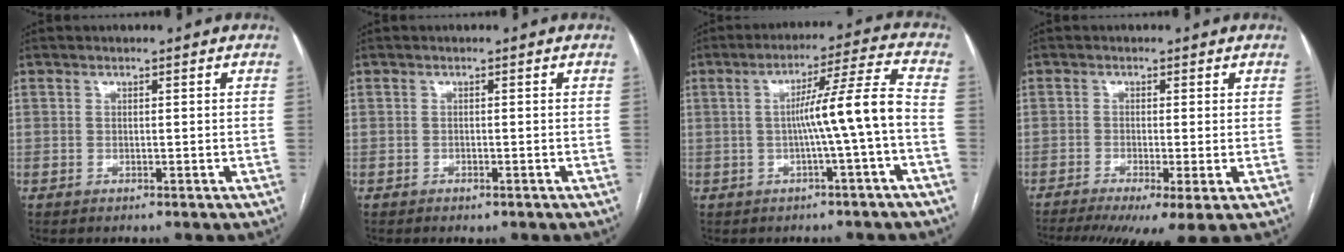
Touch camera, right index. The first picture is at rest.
{"total": 0.9, "force": [-0.6, 0.5, 0.5], "torque": [-0.010, -0.001, -0.004]}
{"total": 8.8, "force": [-1.4, -1.5, 8.6], "torque": [-0.134, 0.019, -0.019]}
{"total": 9.7, "force": [-6.1, 1.1, 7.5], "torque": [-0.115, -0.015, -0.097]}